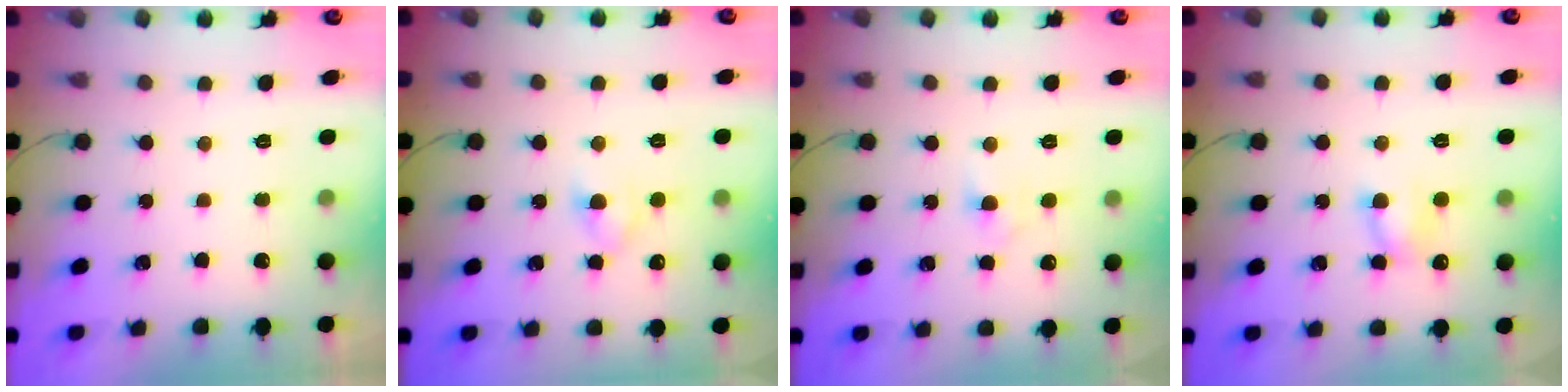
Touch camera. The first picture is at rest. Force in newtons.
{"total": 2.9, "press": 2.7, "slide": 1.2}
{"total": 2.5, "press": 2.3, "slide": 0.9}
{"total": 4.9, "press": 4.8, "slide": 0.7}